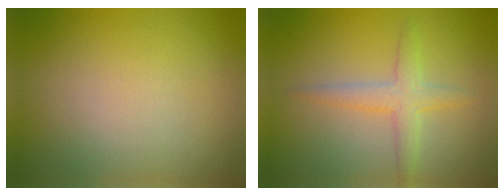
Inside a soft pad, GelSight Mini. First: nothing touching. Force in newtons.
{"total": 2.7, "press": 2.7, "slide": 0.1}